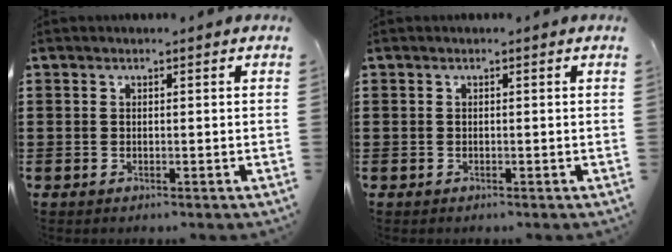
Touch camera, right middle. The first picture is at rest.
{"total": 0.0}